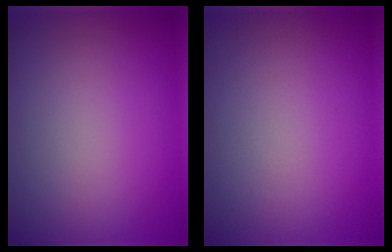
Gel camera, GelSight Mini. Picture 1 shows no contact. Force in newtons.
{"total": 0.0}